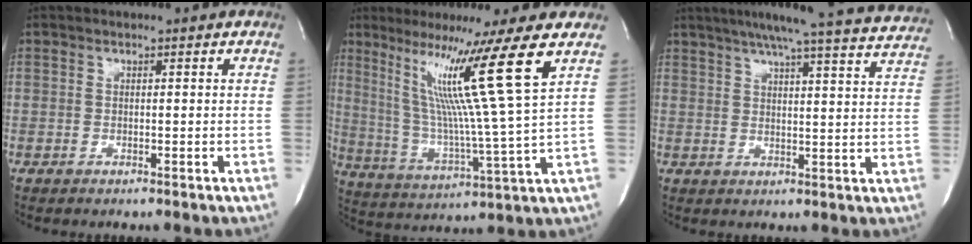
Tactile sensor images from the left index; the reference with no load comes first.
{"total": 17.1, "force": [8.1, -3.7, 14.6], "torque": [-0.252, -0.025, 0.127]}
{"total": 21.6, "force": [19.8, 0.4, 8.5], "torque": [-0.127, -0.036, 0.231]}